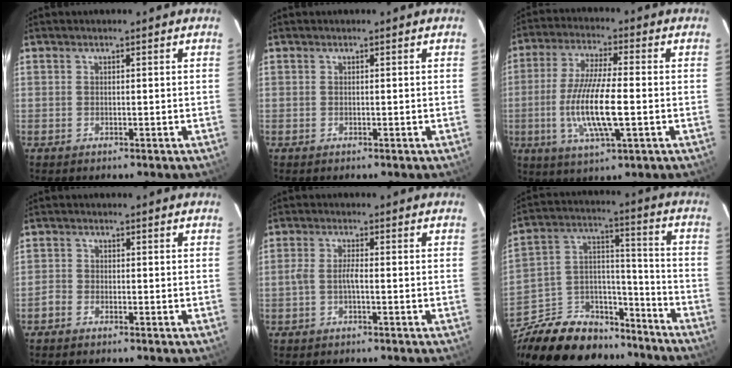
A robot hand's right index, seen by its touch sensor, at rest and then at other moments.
{"total": 0.0}
{"total": 12.7, "force": [-2.5, 2.5, 12.2], "torque": [-0.242, -0.013, -0.048]}
{"total": 1.9, "force": [-1.6, 1.0, 0.4], "torque": [-0.013, 0.002, -0.034]}
{"total": 2.3, "force": [-1.0, 0.3, 2.1], "torque": [-0.047, 0.005, -0.021]}
{"total": 26.1, "force": [-20.2, 12.7, 10.5], "torque": [-0.234, 0.054, -0.304]}